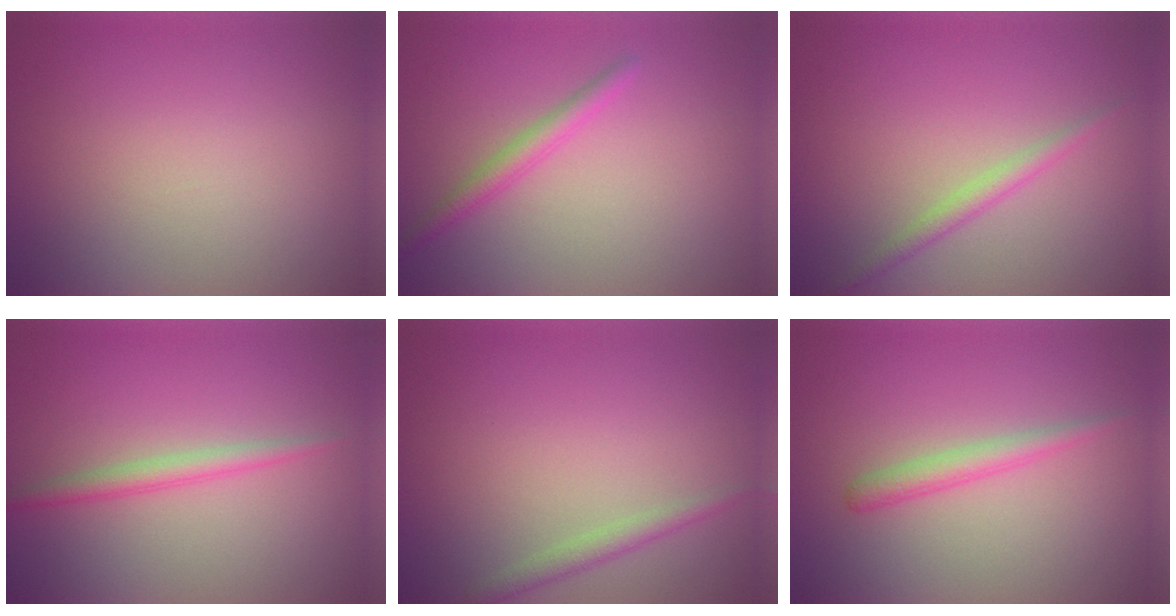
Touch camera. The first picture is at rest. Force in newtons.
{"total": 1.9, "press": 1.9, "slide": 0.2}
{"total": 1.6, "press": 1.6, "slide": 0.0}
{"total": 1.9, "press": 1.9, "slide": 0.0}
{"total": 1.6, "press": 1.6, "slide": 0.0}
{"total": 1.9, "press": 1.8, "slide": 0.1}